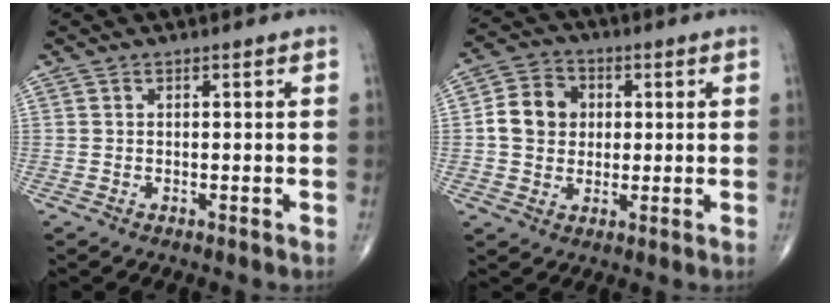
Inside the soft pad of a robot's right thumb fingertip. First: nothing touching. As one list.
[{"total": 8.9, "force": [0.7, 7.5, 4.6], "torque": [-0.059, 0.011, 0.004]}]